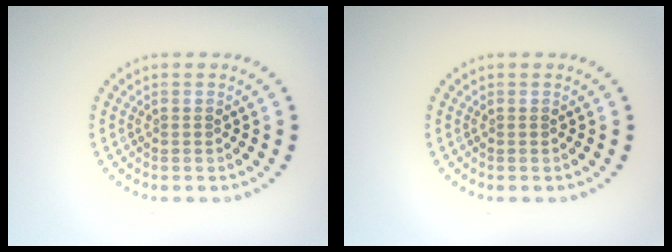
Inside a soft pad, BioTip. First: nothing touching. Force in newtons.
{"total": 0.0}